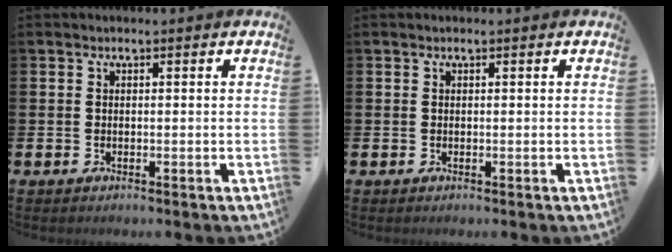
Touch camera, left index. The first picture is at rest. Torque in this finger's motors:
{"motor_torque": [0.87, -1.27, -0.16, 0.01]}